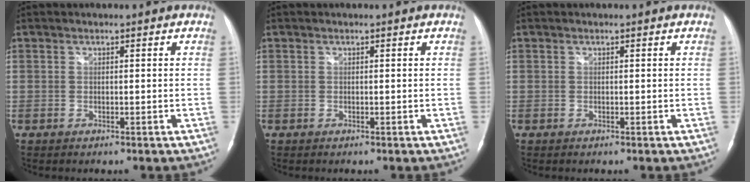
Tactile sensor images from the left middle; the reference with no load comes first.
{"total": 0.0}
{"total": 0.0}